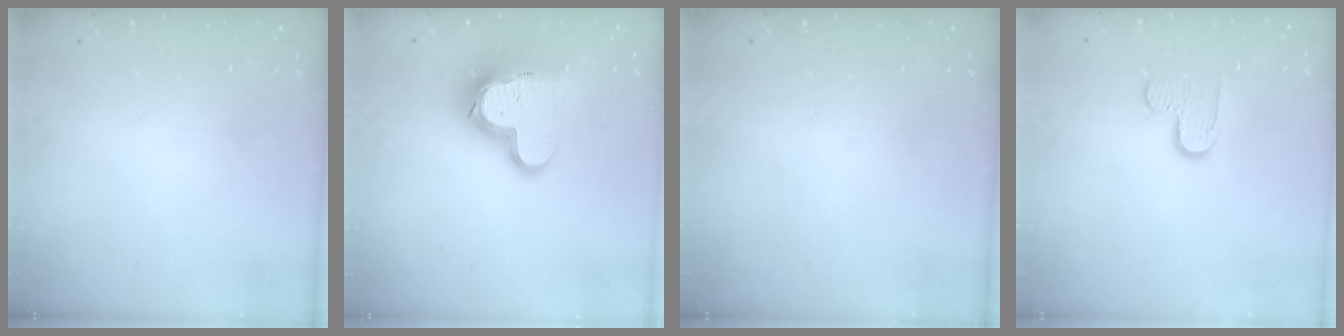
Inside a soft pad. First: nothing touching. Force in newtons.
{"total": 16.3, "press": 16.3, "slide": 1.1}
{"total": 0.0}
{"total": 6.3, "press": 6.3, "slide": 0.4}